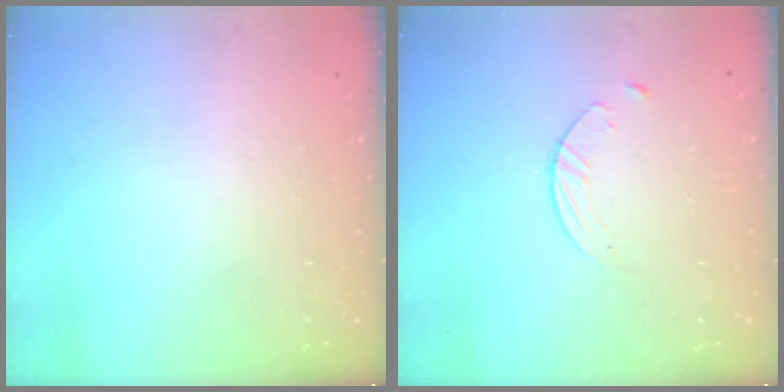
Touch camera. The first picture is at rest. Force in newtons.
{"total": 3.6, "press": 3.6, "slide": 0.4}